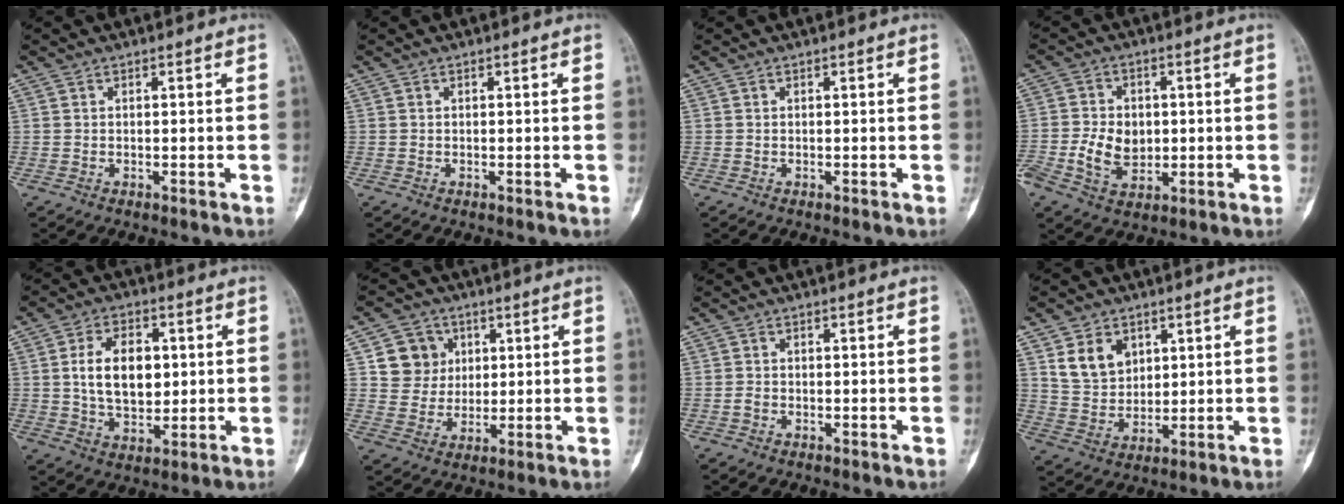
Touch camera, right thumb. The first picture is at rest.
{"total": 0.0}
{"total": 0.0}
{"total": 8.3, "force": [-0.9, 6.1, 5.6], "torque": [-0.091, 0.005, -0.011]}
{"total": 11.3, "force": [1.5, 7.1, 8.6], "torque": [-0.124, -0.004, 0.029]}
{"total": 8.2, "force": [2.5, 7.5, 2.0], "torque": [0.002, -0.004, 0.046]}
{"total": 0.9, "force": [-0.4, 0.6, 0.5], "torque": [-0.008, 0.002, -0.009]}
{"total": 8.3, "force": [3.6, 6.2, 4.2], "torque": [-0.053, -0.021, 0.077]}